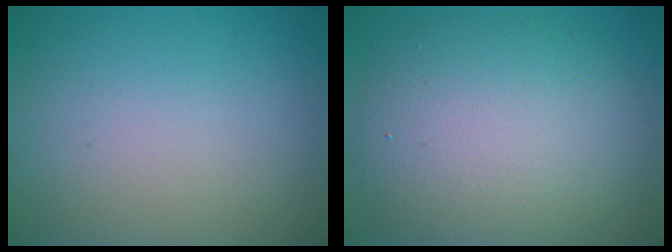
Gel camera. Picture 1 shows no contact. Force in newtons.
{"total": 9.3, "press": 9.3, "slide": 0.6}